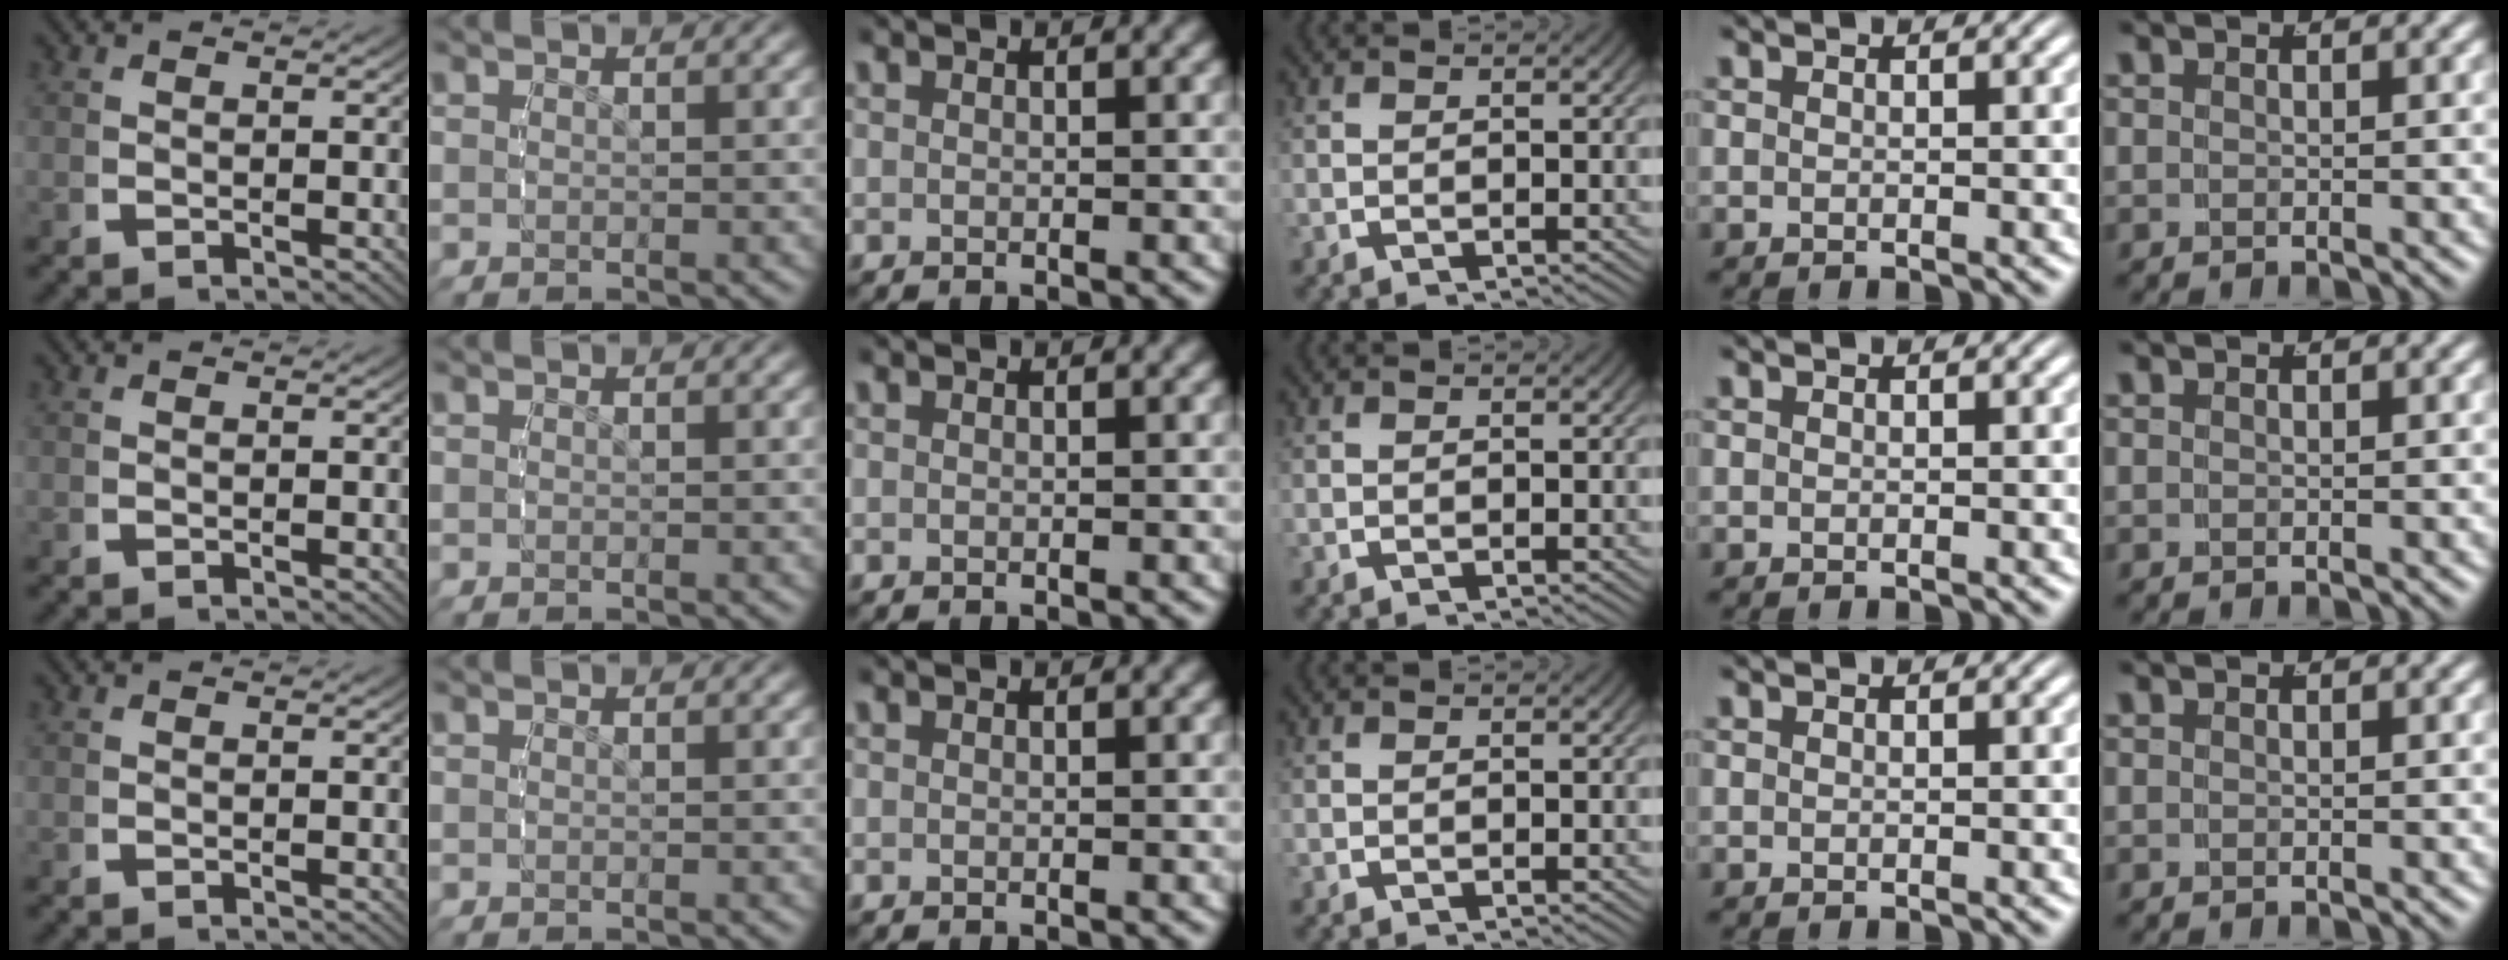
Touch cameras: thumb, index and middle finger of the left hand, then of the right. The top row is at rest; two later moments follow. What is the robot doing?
{"motion": "reach", "object": "pen bag"}